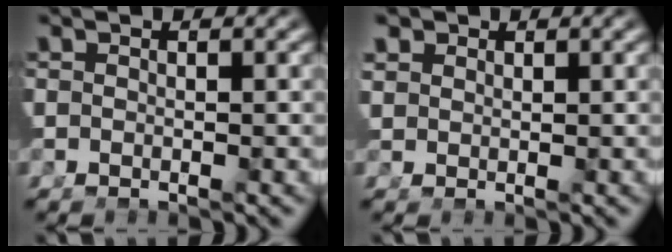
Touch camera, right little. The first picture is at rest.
{"total": 1.2, "force": [1.1, 0.1, 0.5], "torque": [-0.008, -0.003, 0.032]}